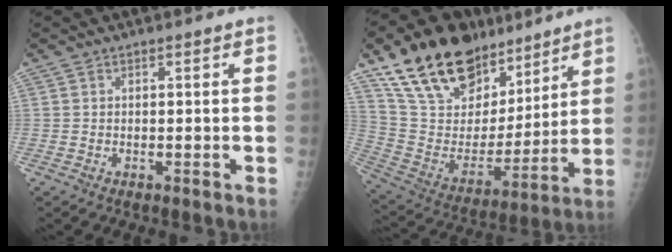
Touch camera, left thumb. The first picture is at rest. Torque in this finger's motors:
{"motor_torque": [1.27, 1.13, 1.37, -1.40, 0.15]}